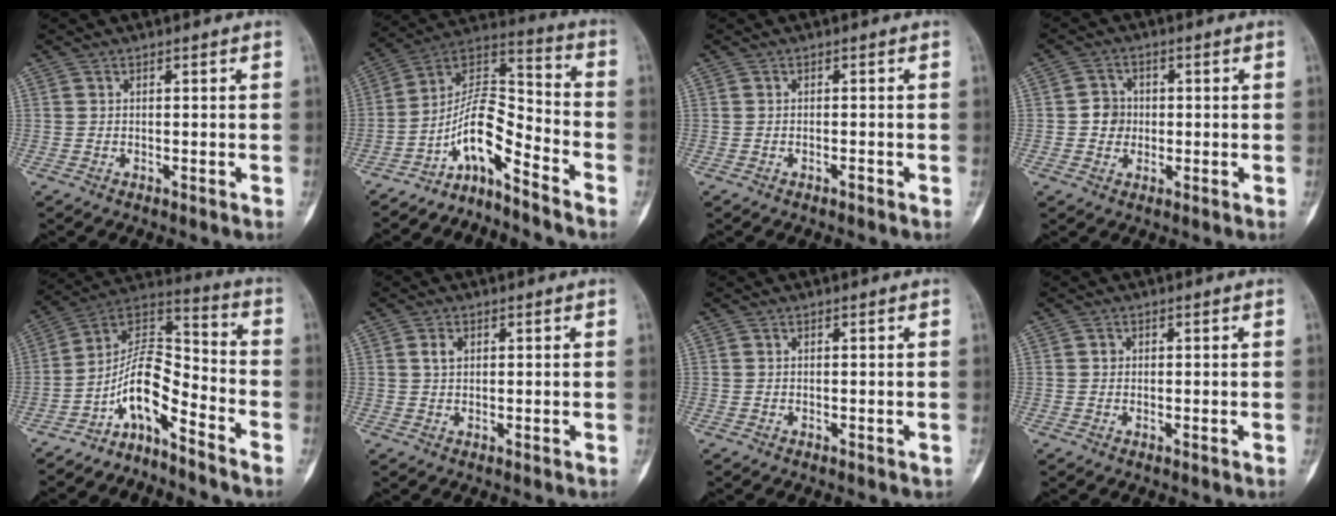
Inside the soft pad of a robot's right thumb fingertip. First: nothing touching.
{"total": 11.1, "force": [-7.5, 3.5, 7.4], "torque": [-0.132, 0.108, -0.141]}
{"total": 0.0}
{"total": 4.2, "force": [-0.2, 3.9, 1.5], "torque": [-0.002, 0.008, -0.008]}
{"total": 11.1, "force": [-7.0, 4.0, 7.6], "torque": [-0.132, 0.105, -0.133]}
{"total": 2.1, "force": [0.7, 1.4, 1.4], "torque": [-0.023, 0.001, 0.013]}
{"total": 0.0}
{"total": 0.9, "force": [0.1, 0.8, 0.3], "torque": [-0.001, 0.002, 0.001]}